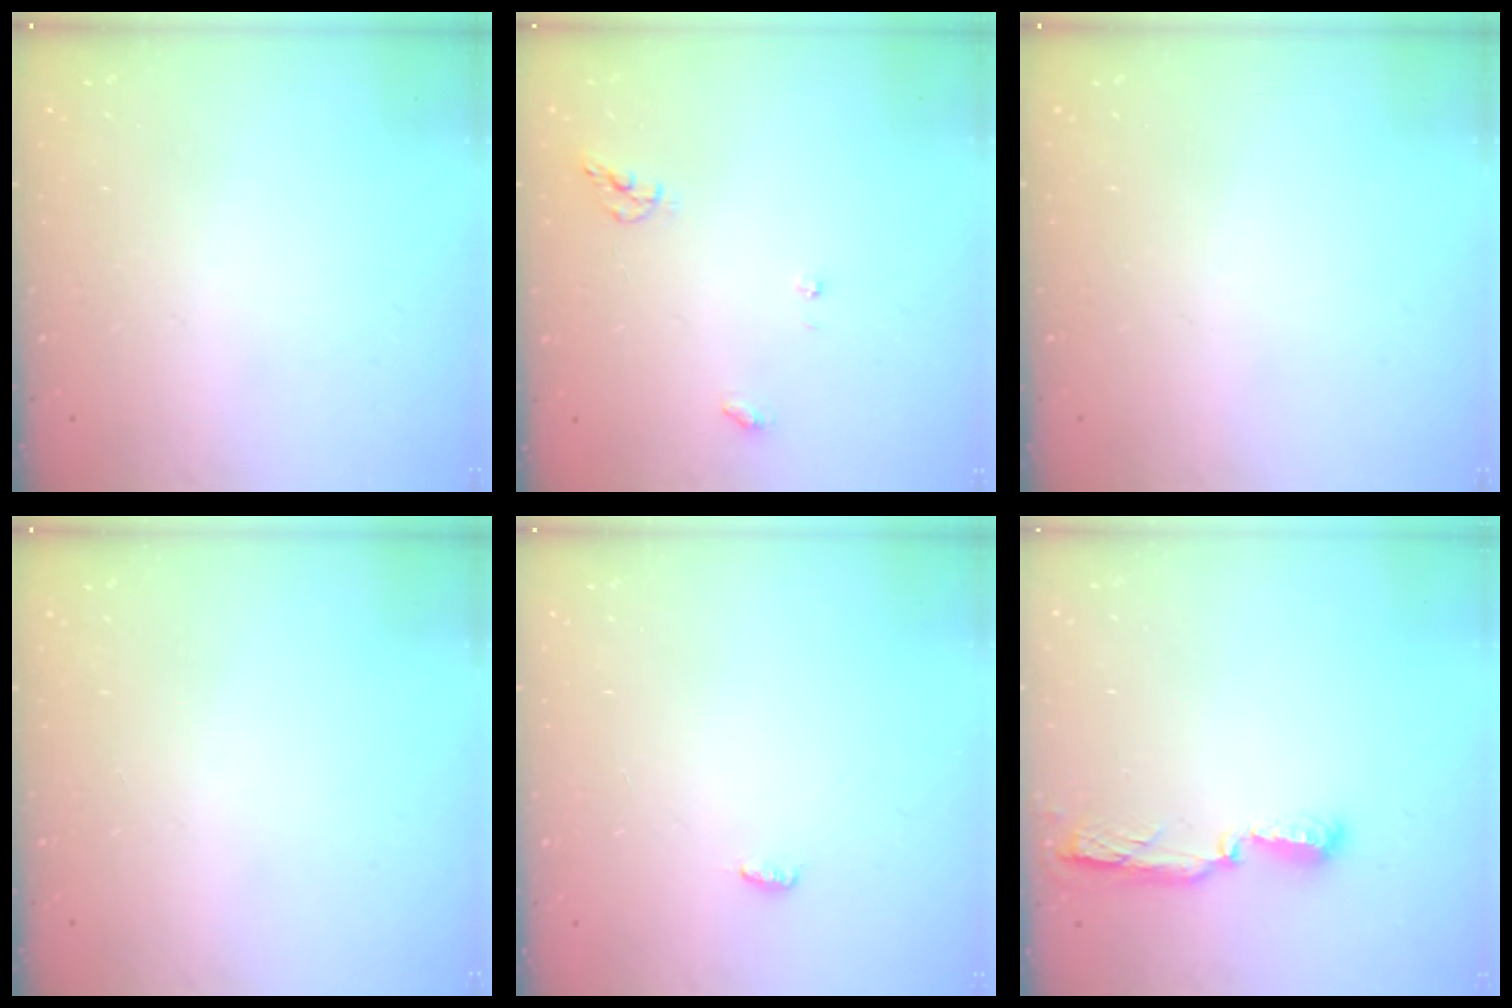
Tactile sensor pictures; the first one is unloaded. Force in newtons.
{"total": 5.9, "press": 5.9, "slide": 0.6}
{"total": 0.0}
{"total": 0.0}
{"total": 3.1, "press": 2.7, "slide": 1.5}
{"total": 9.5, "press": 7.8, "slide": 5.5}